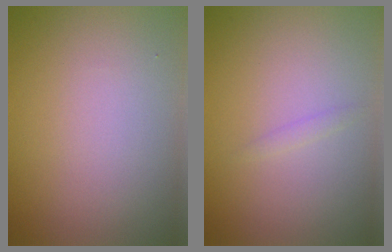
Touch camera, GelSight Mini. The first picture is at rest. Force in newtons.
{"total": 0.6, "press": 0.6, "slide": 0.0}